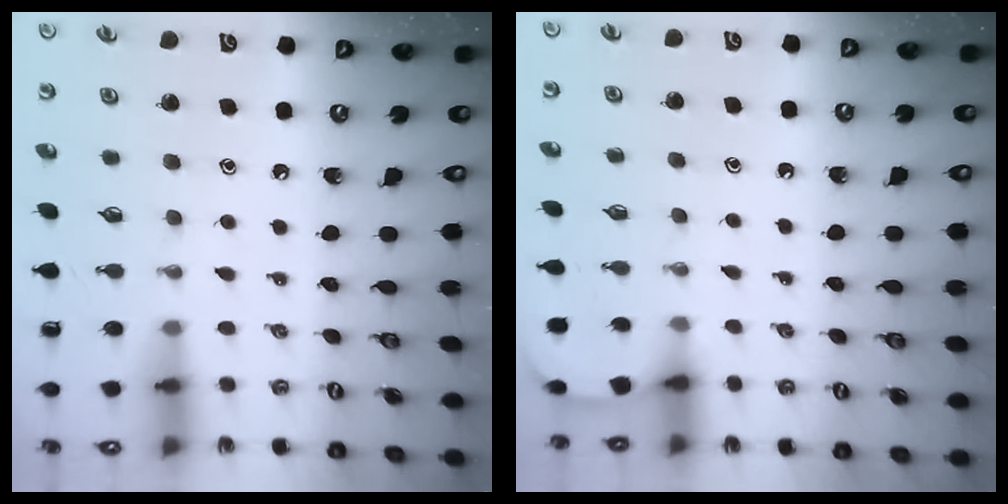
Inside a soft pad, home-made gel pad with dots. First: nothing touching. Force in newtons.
{"total": 2.6, "press": 2.6, "slide": 0.2}